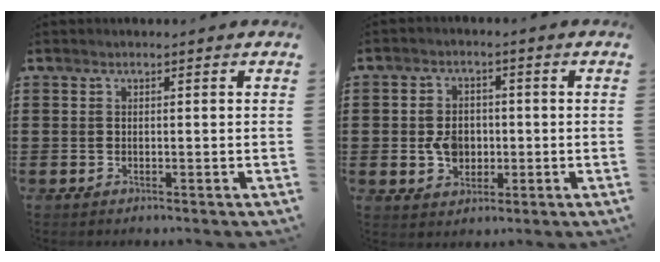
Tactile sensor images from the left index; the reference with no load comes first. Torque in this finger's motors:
{"motor_torque": [0.64, 1.35, 0.16, 0.04]}